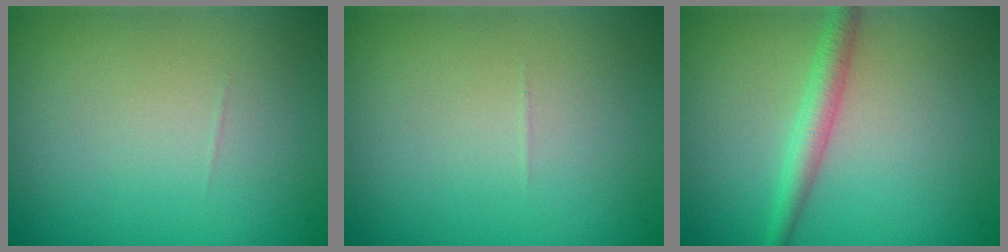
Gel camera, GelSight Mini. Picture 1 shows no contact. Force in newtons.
{"total": 0.0}
{"total": 2.5, "press": 2.5, "slide": 0.1}